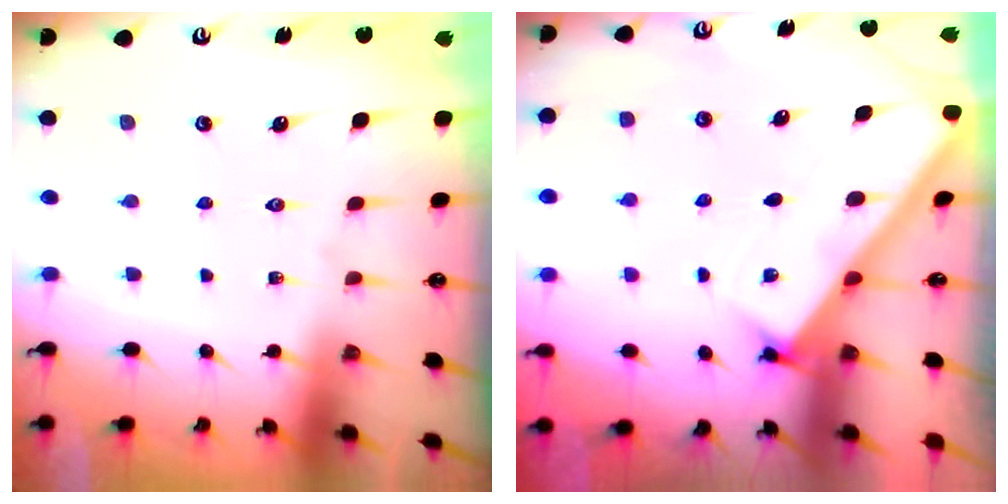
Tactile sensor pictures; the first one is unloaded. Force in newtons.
{"total": 2.7, "press": 2.7, "slide": 0.3}